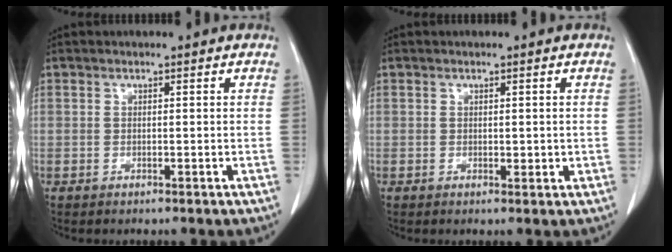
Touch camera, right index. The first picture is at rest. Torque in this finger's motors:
{"motor_torque": [0.00, 0.07, 0.05, 0.01]}